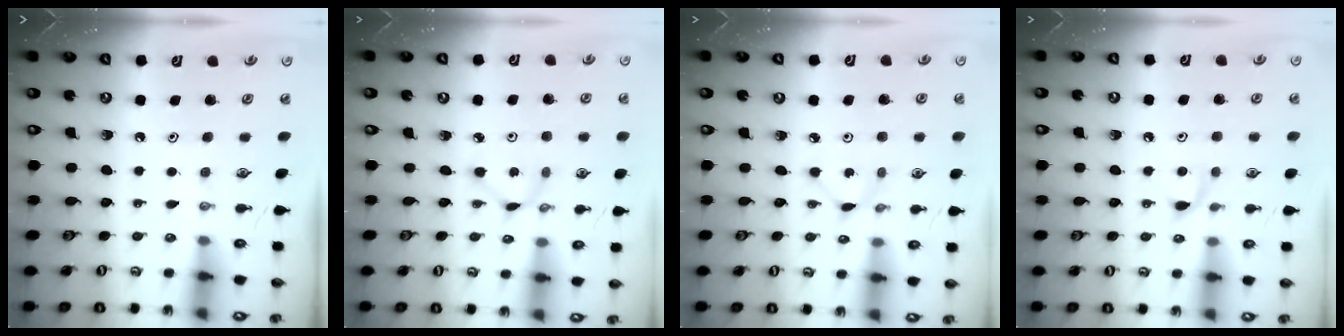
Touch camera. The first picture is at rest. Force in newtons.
{"total": 2.8, "press": 2.8, "slide": 0.3}
{"total": 3.1, "press": 3.1, "slide": 0.2}
{"total": 5.6, "press": 5.6, "slide": 0.7}